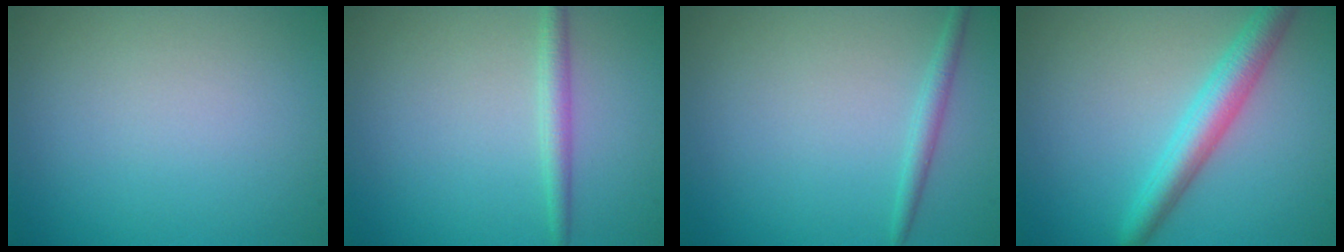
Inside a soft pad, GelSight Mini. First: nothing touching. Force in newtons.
{"total": 1.8, "press": 1.8, "slide": 0.0}
{"total": 1.4, "press": 1.4, "slide": 0.1}
{"total": 4.1, "press": 4.1, "slide": 0.1}